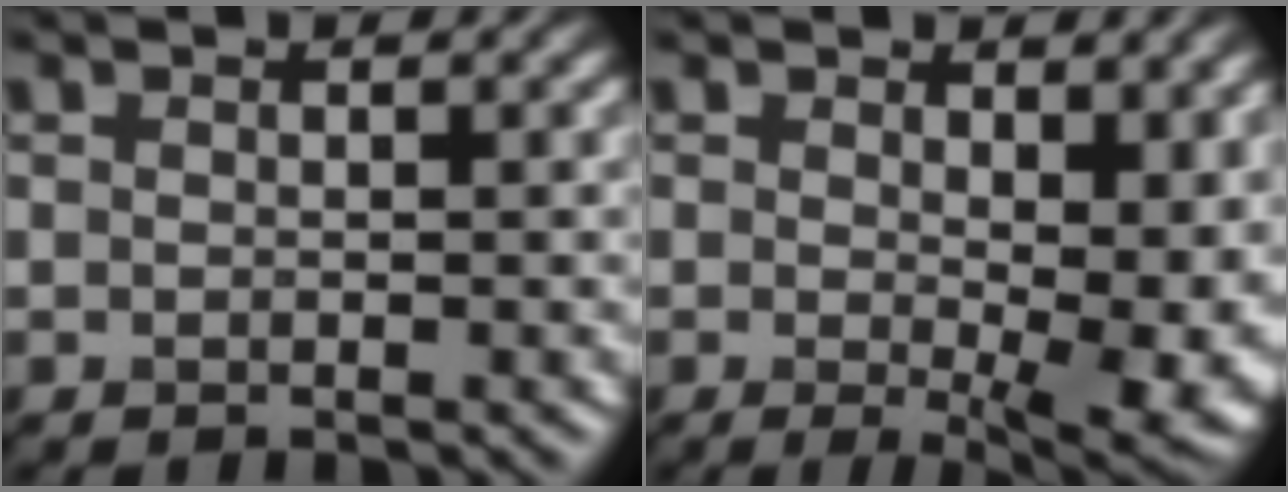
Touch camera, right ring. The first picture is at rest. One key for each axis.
{"total": 8.5, "fx": 0.3, "fy": 3.9, "fz": 7.6, "tx": -0.097, "ty": -0.018, "tz": 0.010}